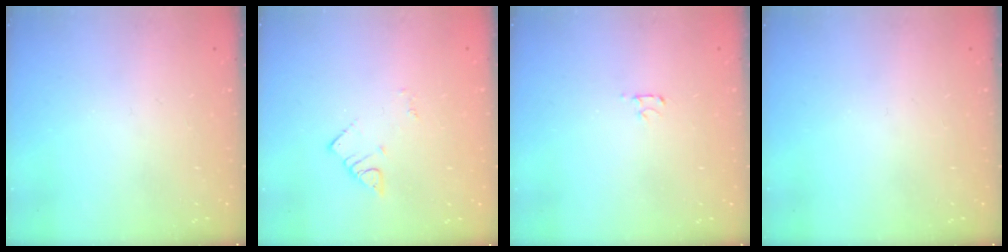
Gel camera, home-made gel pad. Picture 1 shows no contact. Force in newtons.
{"total": 2.7, "press": 2.7, "slide": 0.4}
{"total": 2.5, "press": 2.4, "slide": 0.3}
{"total": 0.0}